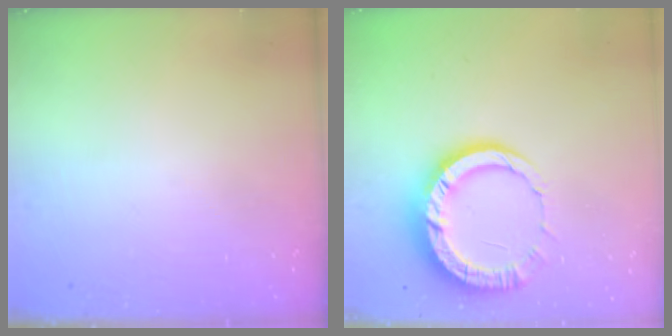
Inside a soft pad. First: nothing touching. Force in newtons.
{"total": 11.3, "press": 11.2, "slide": 1.2}